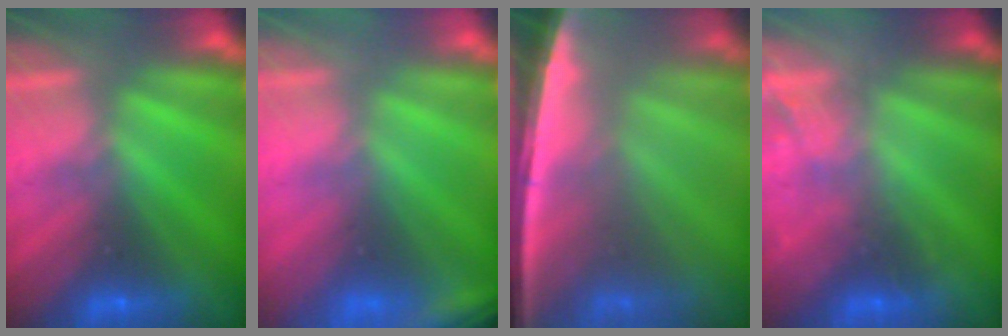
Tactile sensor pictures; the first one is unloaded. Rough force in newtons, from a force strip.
{"total": 2.4}
{"total": 7.0}
{"total": 2.2}